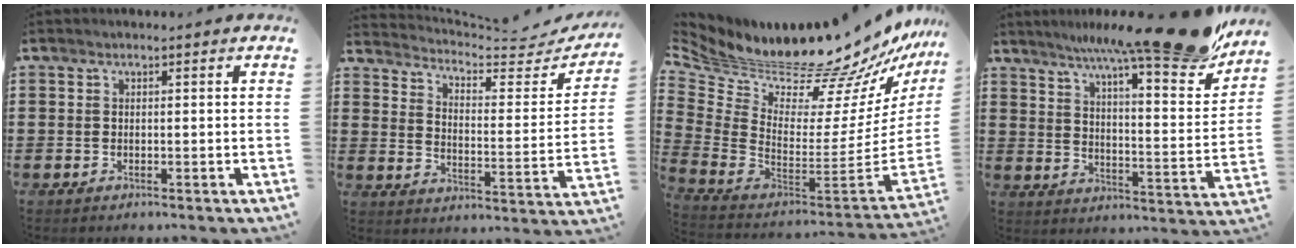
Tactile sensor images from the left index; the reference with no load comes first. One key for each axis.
{"total": 3.8, "fx": 3.6, "fy": 0.6, "fz": 1.0, "tx": -0.037, "ty": -0.035, "tz": 0.054}
{"total": 11.4, "fx": 10.7, "fy": 1.7, "fz": 3.6, "tx": -0.097, "ty": -0.103, "tz": 0.172}
{"total": 15.7, "fx": 12.6, "fy": 0.5, "fz": 9.3, "tx": -0.155, "ty": -0.077, "tz": 0.196}